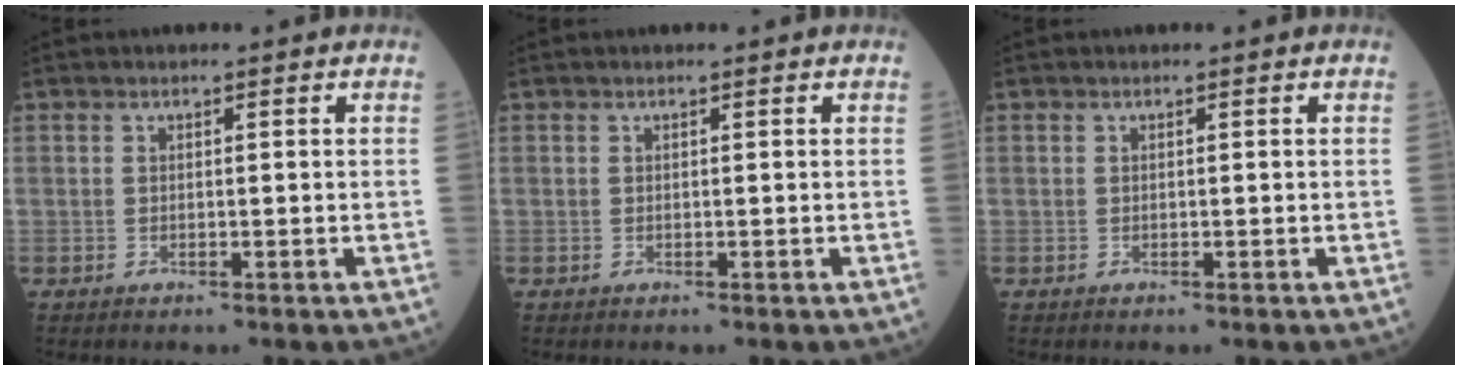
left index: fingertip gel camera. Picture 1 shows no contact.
{"total": 0.0}
{"total": 0.0}